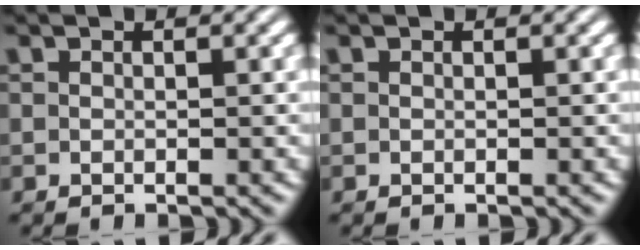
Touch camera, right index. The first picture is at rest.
{"total": 0.0}